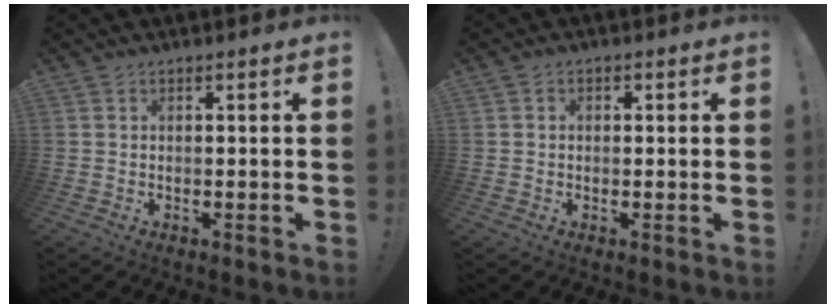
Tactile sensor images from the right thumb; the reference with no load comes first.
{"total": 1.3, "force": [-0.3, 1.2, 0.6], "torque": [-0.005, 0.003, -0.007]}